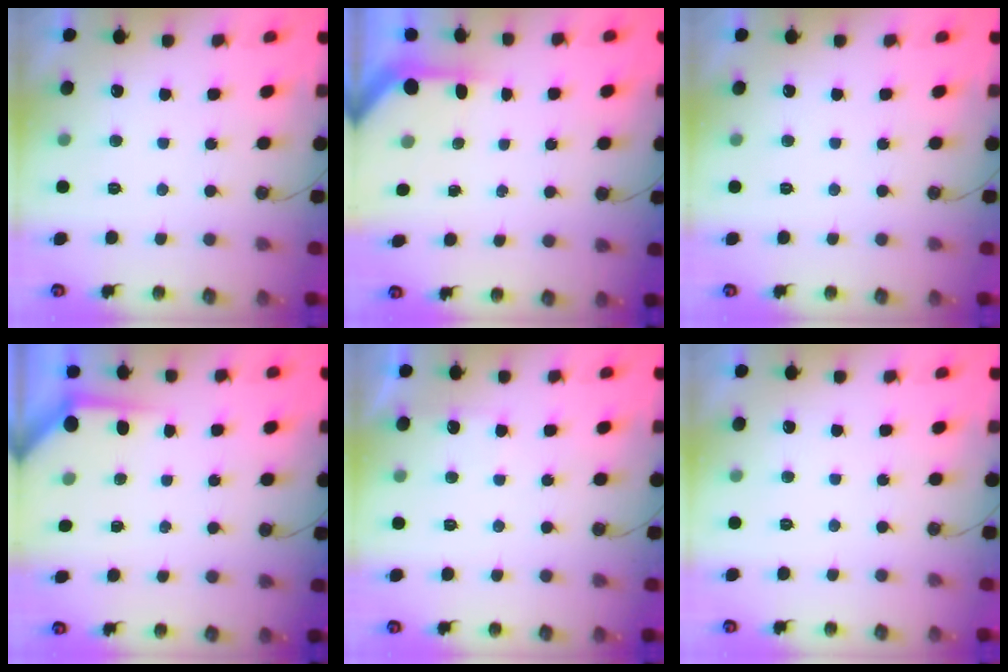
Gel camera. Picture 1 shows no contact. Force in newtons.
{"total": 2.8, "press": 2.8, "slide": 0.2}
{"total": 0.0}
{"total": 3.6, "press": 3.5, "slide": 0.4}
{"total": 2.4, "press": 2.3, "slide": 0.4}
{"total": 0.0}